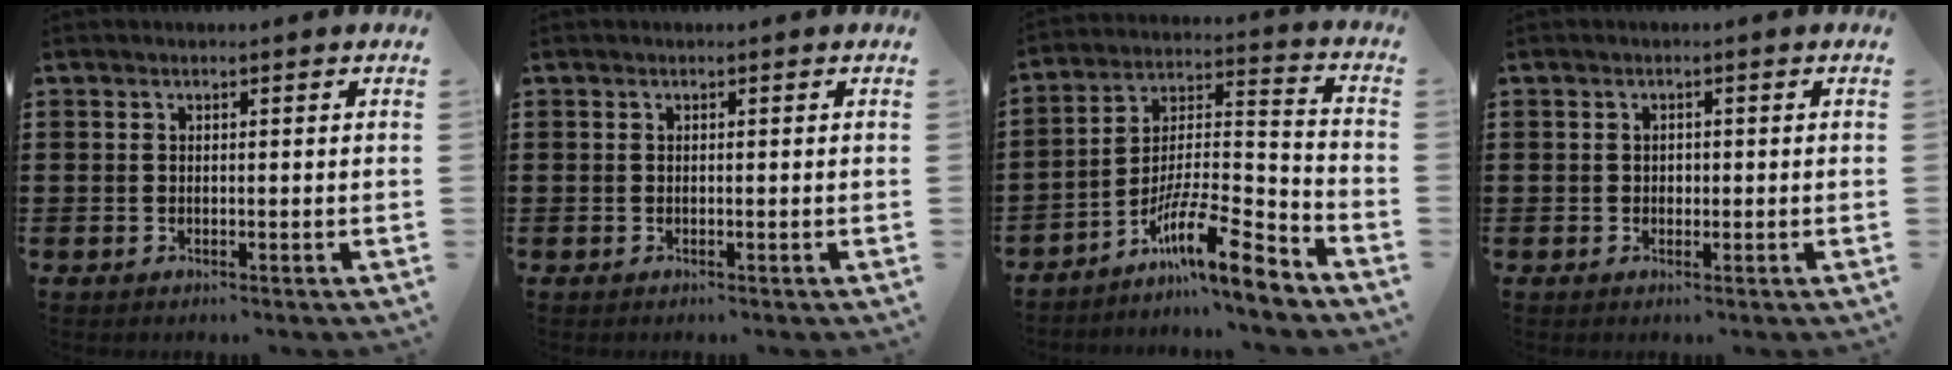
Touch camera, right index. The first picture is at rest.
{"total": 0.0}
{"total": 12.3, "force": [-9.1, 1.5, 8.2], "torque": [-0.140, 0.011, -0.172]}
{"total": 0.7, "force": [0.0, 0.6, 0.3], "torque": [-0.008, 0.003, 0.001]}